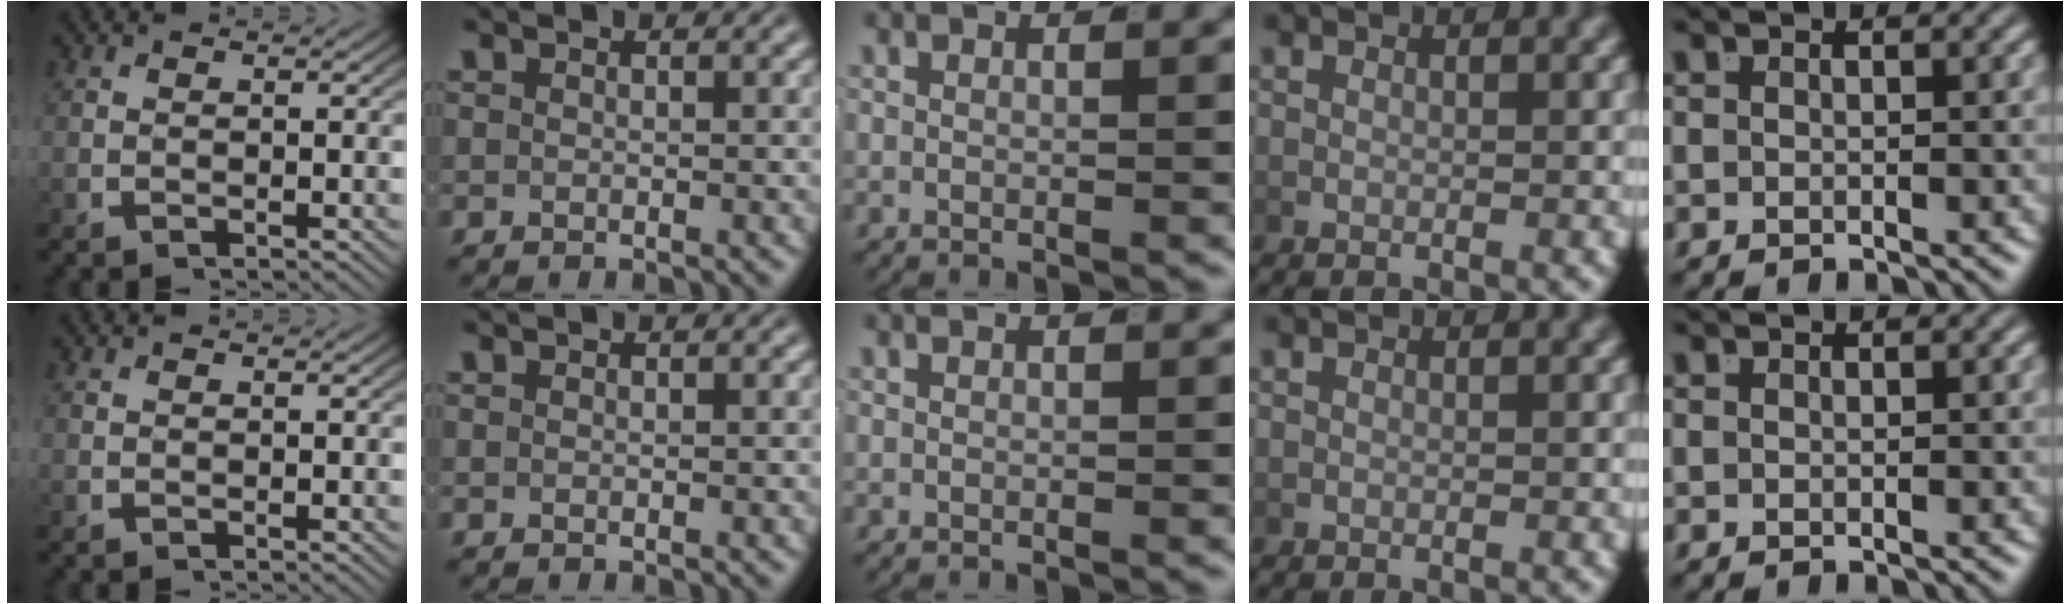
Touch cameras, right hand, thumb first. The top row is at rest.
{}